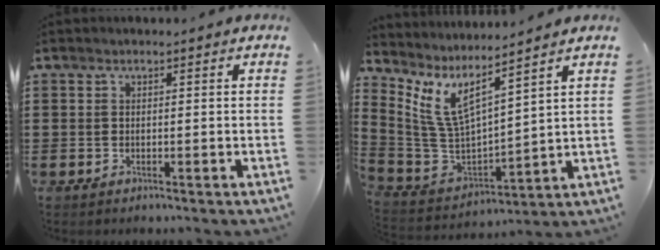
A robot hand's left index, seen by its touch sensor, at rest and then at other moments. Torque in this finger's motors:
{"motor_torque": [2.14, 0.00, 0.34, 0.07]}